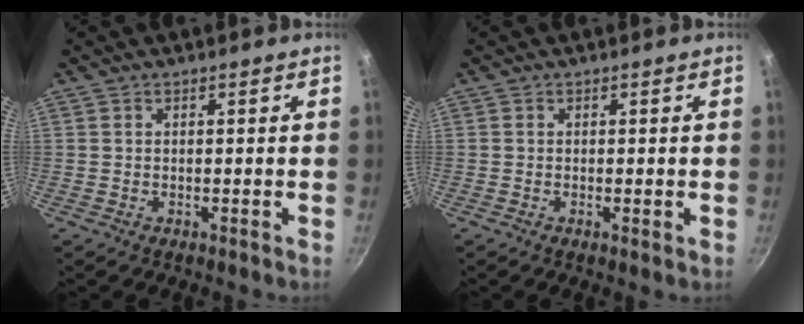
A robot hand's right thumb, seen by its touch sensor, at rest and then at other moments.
{"total": 1.0, "force": [-0.2, 0.2, 0.9], "torque": [-0.016, -0.002, -0.005]}